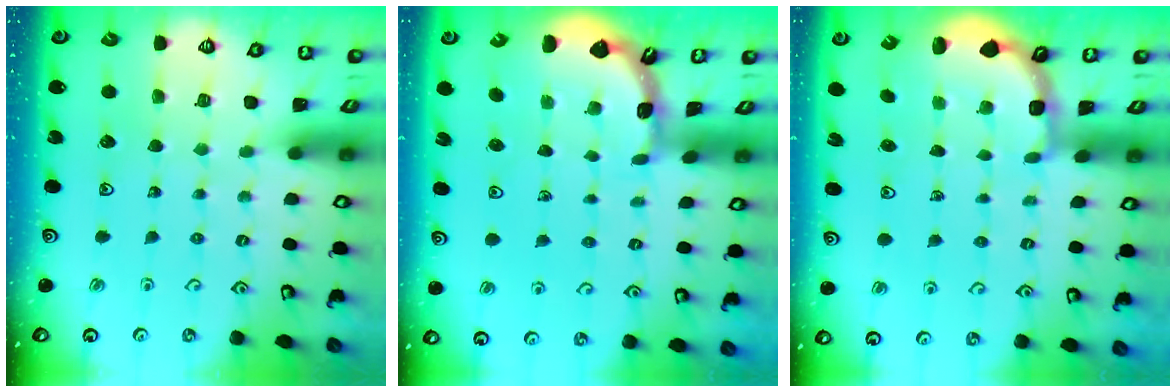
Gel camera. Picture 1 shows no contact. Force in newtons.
{"total": 1.7, "press": 1.7, "slide": 0.1}
{"total": 2.4, "press": 1.7, "slide": 1.7}